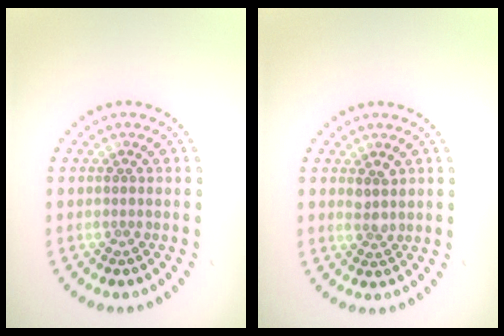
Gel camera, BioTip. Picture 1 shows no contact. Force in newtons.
{"total": 1.5, "press": 1.3, "slide": 0.9}